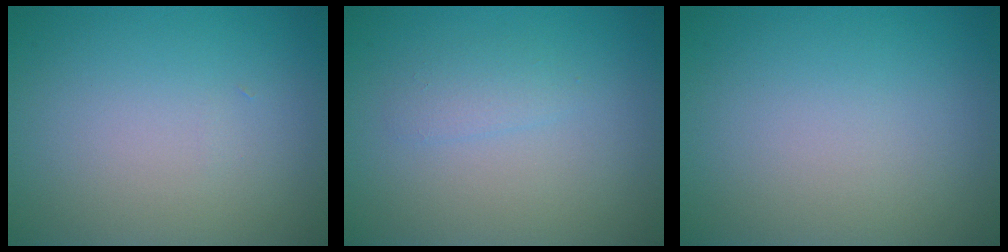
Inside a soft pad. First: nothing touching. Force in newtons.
{"total": 1.2, "press": 1.2, "slide": 0.1}
{"total": 0.0}